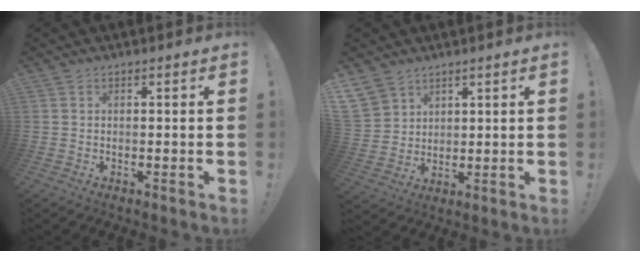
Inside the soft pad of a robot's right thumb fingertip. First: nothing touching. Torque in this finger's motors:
{"motor_torque": [-0.34, 1.72, 1.11, 1.07, 0.41]}